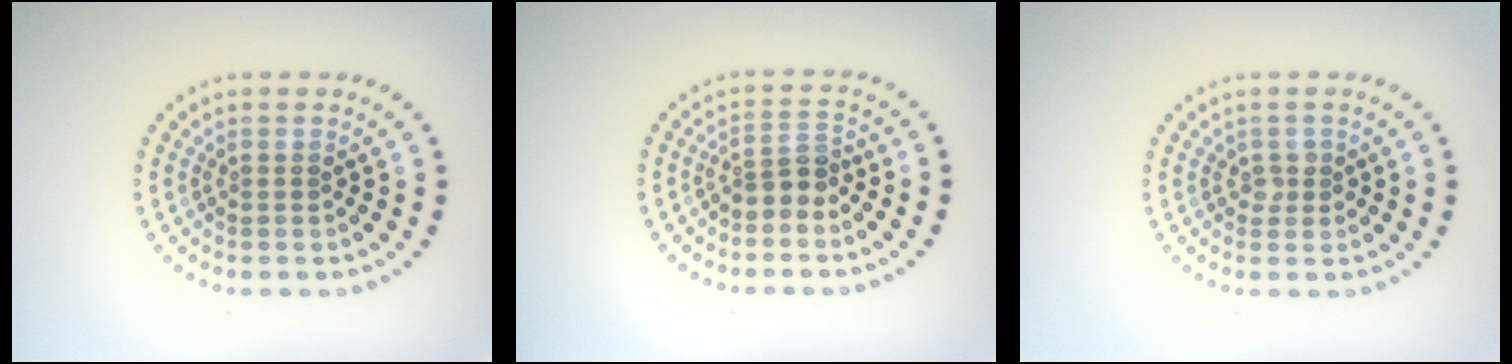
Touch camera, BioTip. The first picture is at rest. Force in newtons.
{"total": 2.3, "press": 1.9, "slide": 1.4}
{"total": 1.0, "press": 1.0, "slide": 0.3}